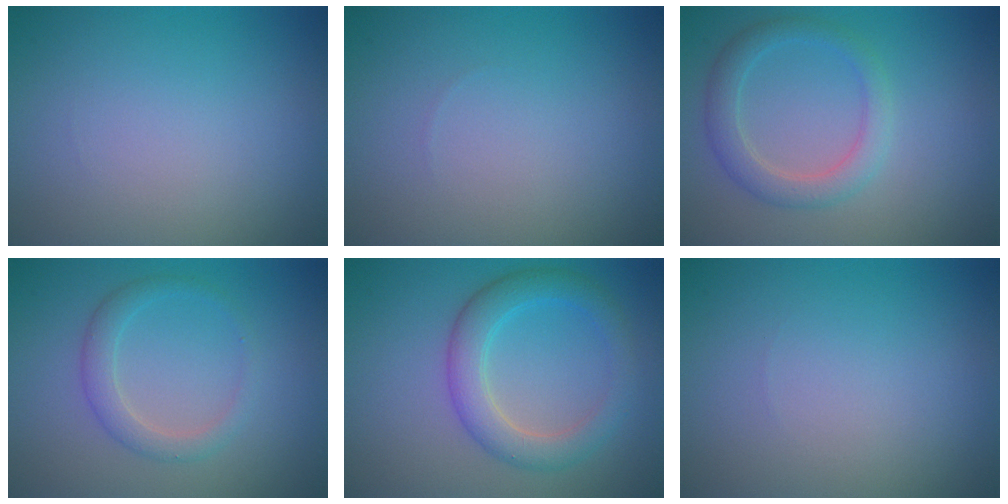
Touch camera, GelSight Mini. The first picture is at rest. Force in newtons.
{"total": 0.0}
{"total": 2.8, "press": 2.8, "slide": 0.1}
{"total": 2.1, "press": 2.1, "slide": 0.1}
{"total": 4.0, "press": 4.0, "slide": 0.1}
{"total": 0.0}